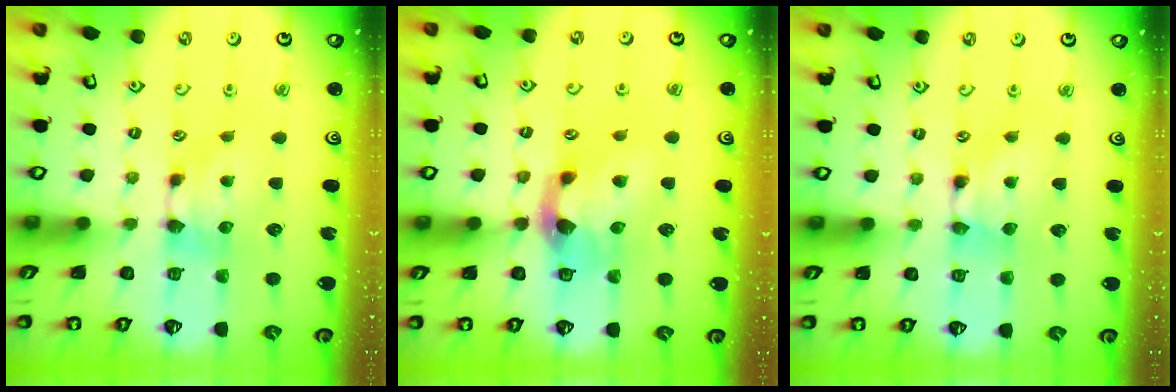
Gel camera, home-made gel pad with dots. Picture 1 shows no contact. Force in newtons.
{"total": 4.1, "press": 3.8, "slide": 1.6}
{"total": 1.6, "press": 1.6, "slide": 0.1}